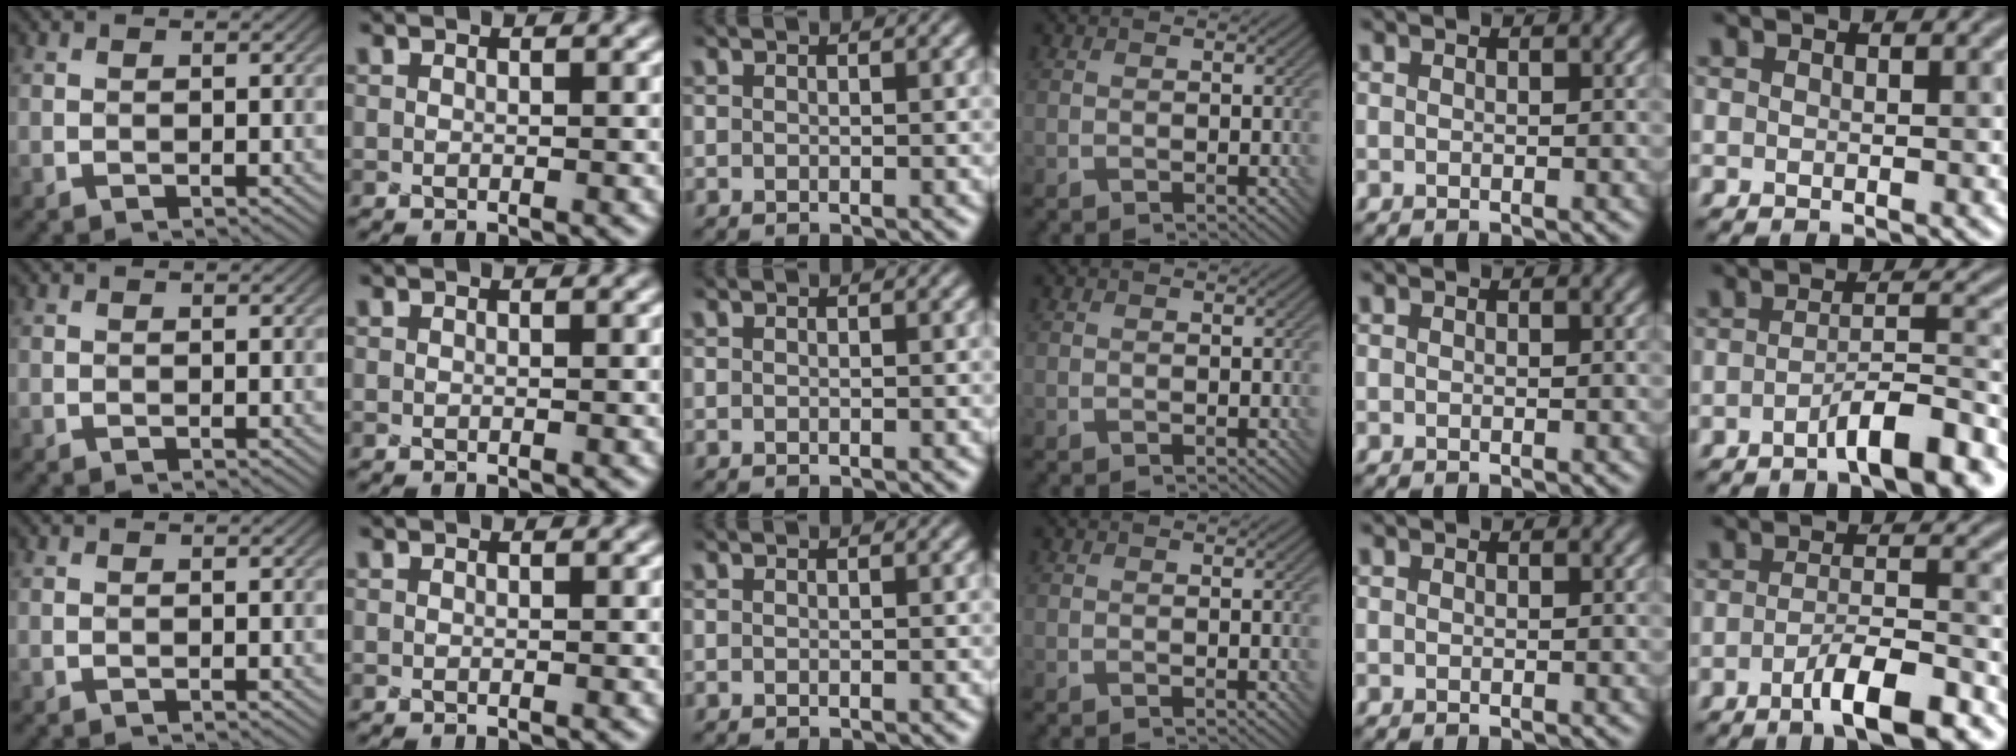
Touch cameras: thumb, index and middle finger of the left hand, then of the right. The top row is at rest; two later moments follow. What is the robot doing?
{"motion": "screw", "object": "bottle cap"}